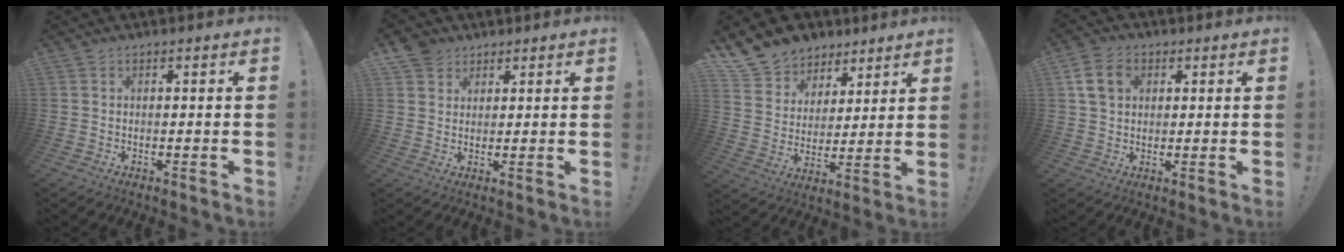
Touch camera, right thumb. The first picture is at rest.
{"total": 4.9, "force": [3.3, 3.6, 0.6], "torque": [-0.007, -0.020, 0.063]}
{"total": 11.7, "force": [7.9, 8.4, 2.2], "torque": [-0.040, -0.058, 0.156]}
{"total": 7.8, "force": [2.6, 5.9, 4.5], "torque": [-0.085, 0.007, 0.051]}